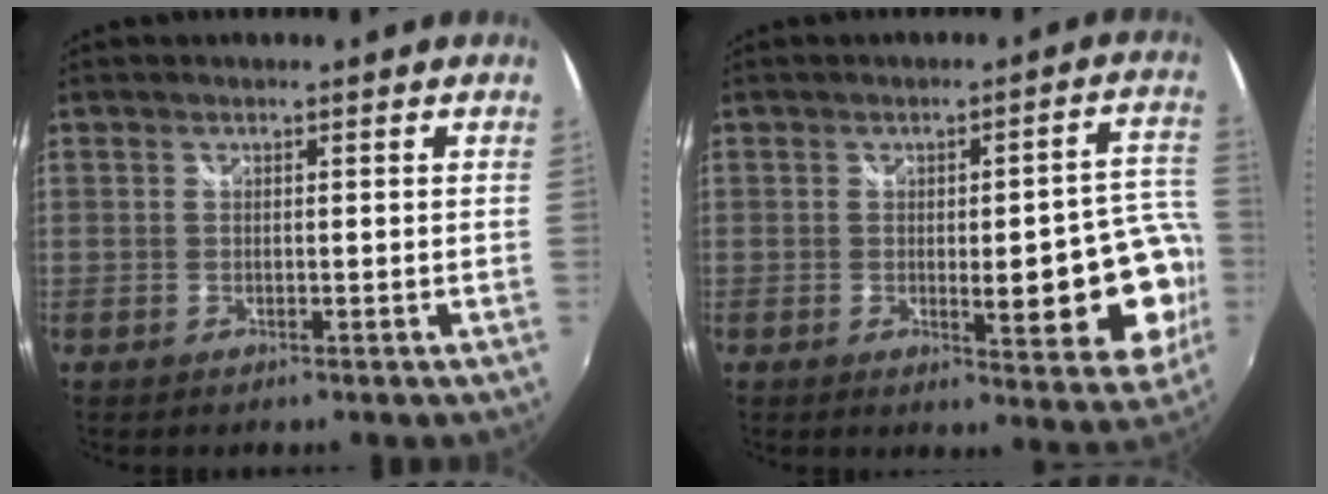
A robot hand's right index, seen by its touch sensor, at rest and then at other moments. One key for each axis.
{"total": 13.9, "fx": -3.5, "fy": 3.6, "fz": 13.0, "tx": -0.157, "ty": 0.002, "tz": -0.035}